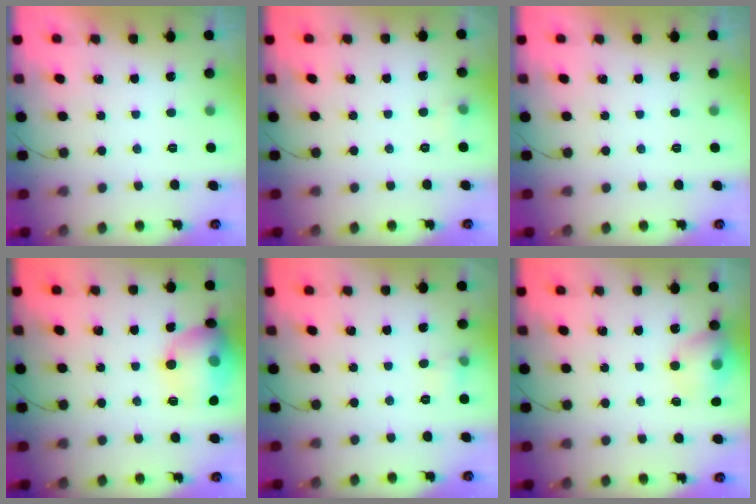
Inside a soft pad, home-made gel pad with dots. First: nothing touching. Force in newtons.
{"total": 4.3, "press": 2.9, "slide": 3.2}
{"total": 0.0}
{"total": 15.2, "press": 14.6, "slide": 4.1}
{"total": 4.4, "press": 4.2, "slide": 1.2}
{"total": 11.8, "press": 9.0, "slide": 7.6}